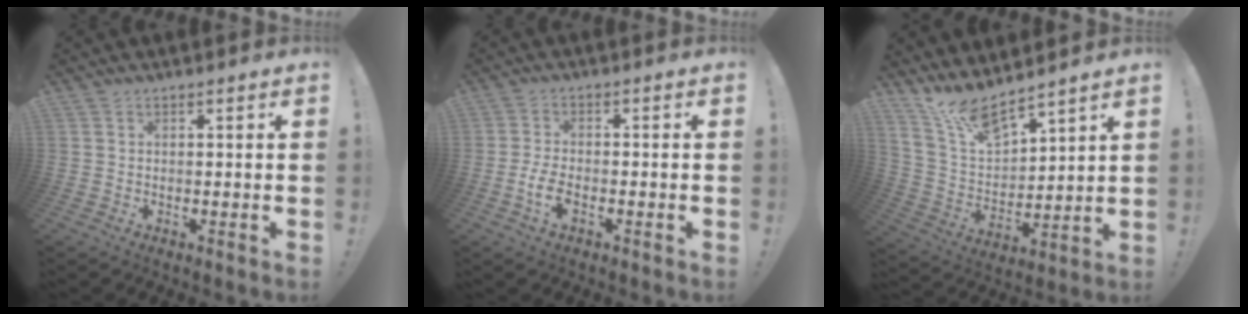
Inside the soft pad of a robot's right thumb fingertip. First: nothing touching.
{"total": 5.4, "force": [-2.5, 2.6, 4.1], "torque": [-0.088, 0.005, -0.040]}
{"total": 11.9, "force": [10.5, 3.2, 4.6], "torque": [-0.105, -0.082, 0.193]}